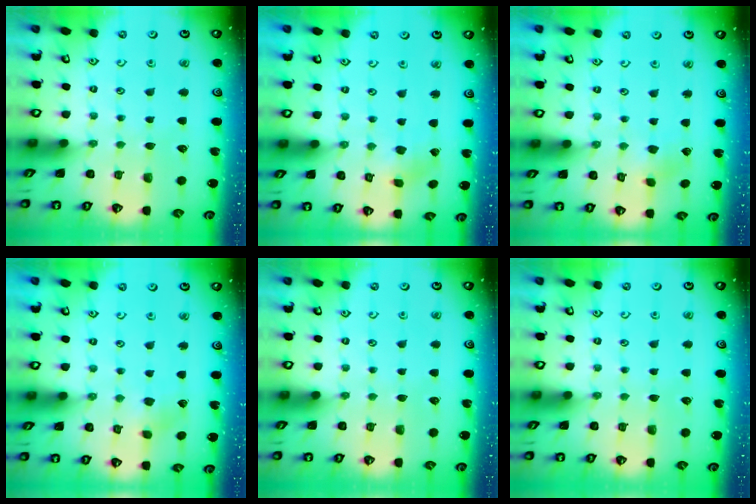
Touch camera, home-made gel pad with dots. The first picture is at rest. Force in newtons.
{"total": 1.4, "press": 1.4, "slide": 0.3}
{"total": 1.9, "press": 1.9, "slide": 0.2}
{"total": 2.8, "press": 2.7, "slide": 0.4}
{"total": 0.0}
{"total": 0.0}